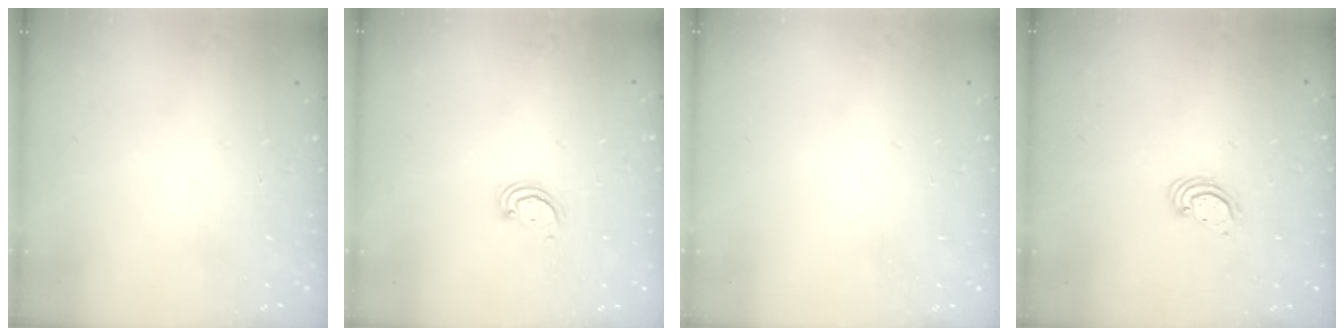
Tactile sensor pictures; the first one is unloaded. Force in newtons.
{"total": 2.5, "press": 2.4, "slide": 0.2}
{"total": 0.0}
{"total": 2.2, "press": 2.2, "slide": 0.2}